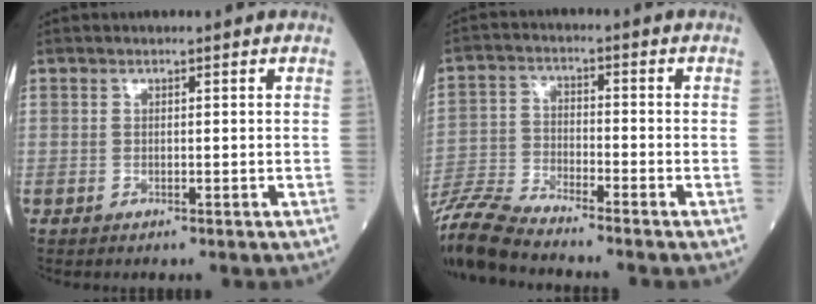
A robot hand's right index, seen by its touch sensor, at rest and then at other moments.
{"total": 8.9, "force": [-8.6, -0.5, 2.4], "torque": [-0.053, -0.014, -0.170]}